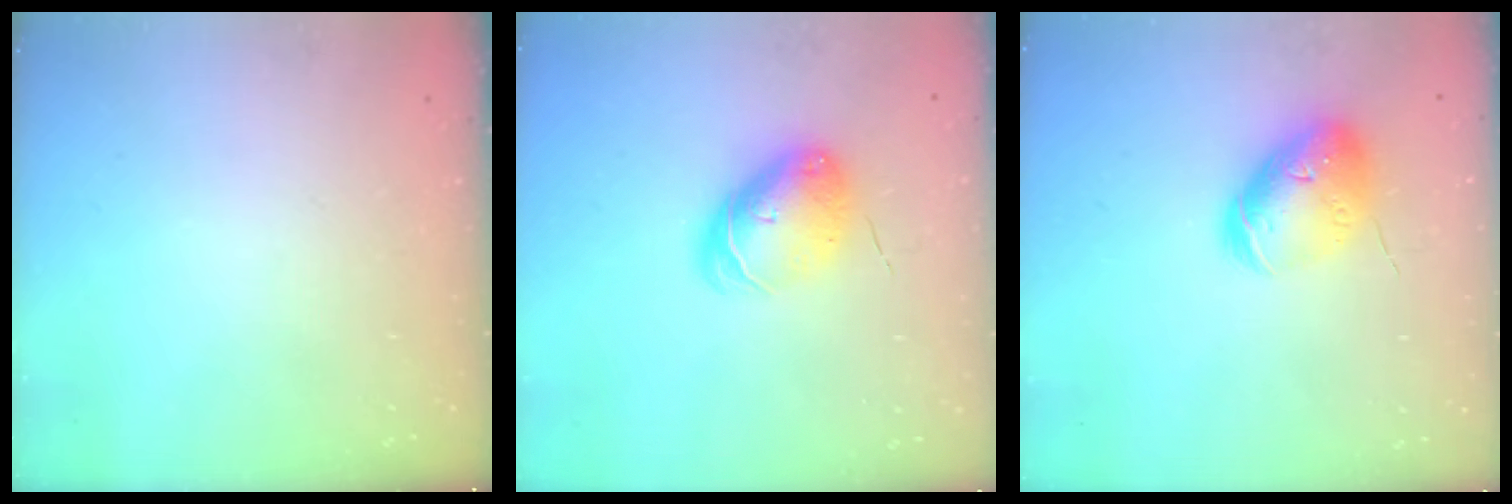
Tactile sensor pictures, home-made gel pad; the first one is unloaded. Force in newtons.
{"total": 8.8, "press": 8.7, "slide": 1.2}
{"total": 12.6, "press": 12.5, "slide": 1.3}